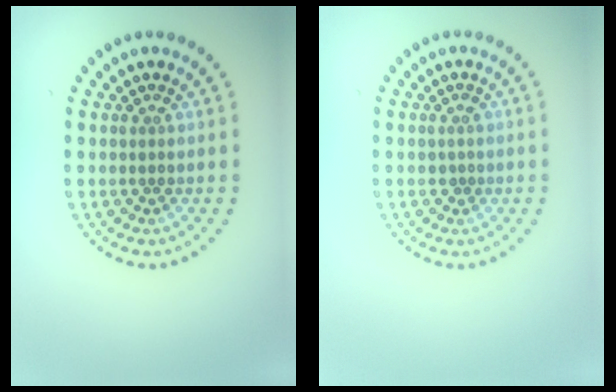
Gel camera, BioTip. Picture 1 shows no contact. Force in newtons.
{"total": 0.7, "press": 0.6, "slide": 0.3}